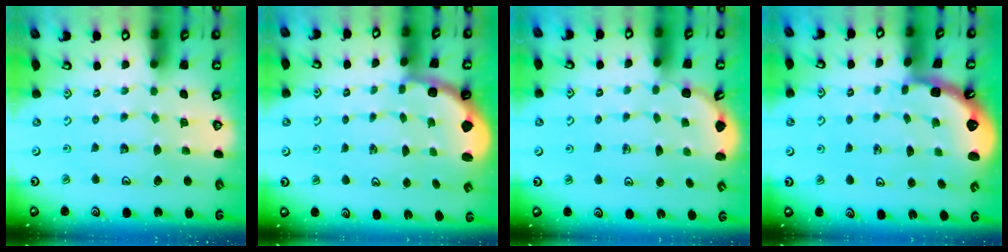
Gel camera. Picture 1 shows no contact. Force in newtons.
{"total": 2.5, "press": 1.3, "slide": 2.1}
{"total": 2.5, "press": 2.1, "slide": 1.5}
{"total": 1.0, "press": 1.0, "slide": 0.2}